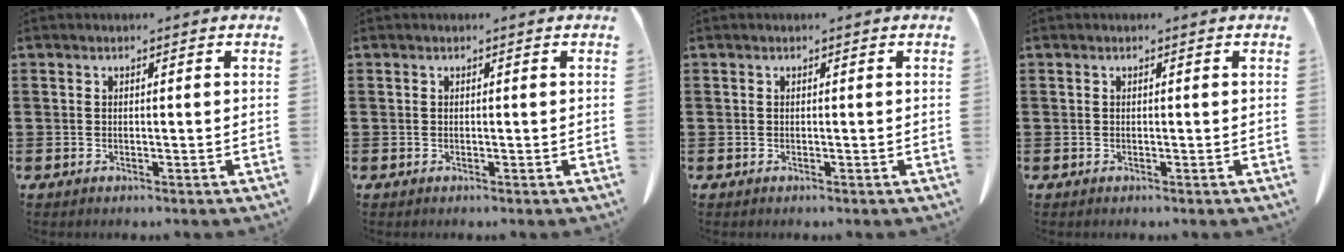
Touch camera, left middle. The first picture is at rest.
{"total": 0.0}
{"total": 0.0}
{"total": 0.0}